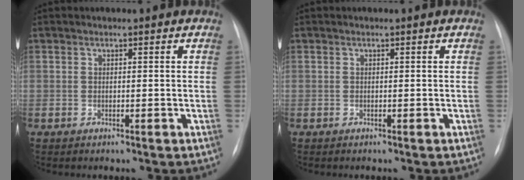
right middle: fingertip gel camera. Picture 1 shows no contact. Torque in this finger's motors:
{"motor_torque": [-0.34, -0.05, 0.00, 0.00]}